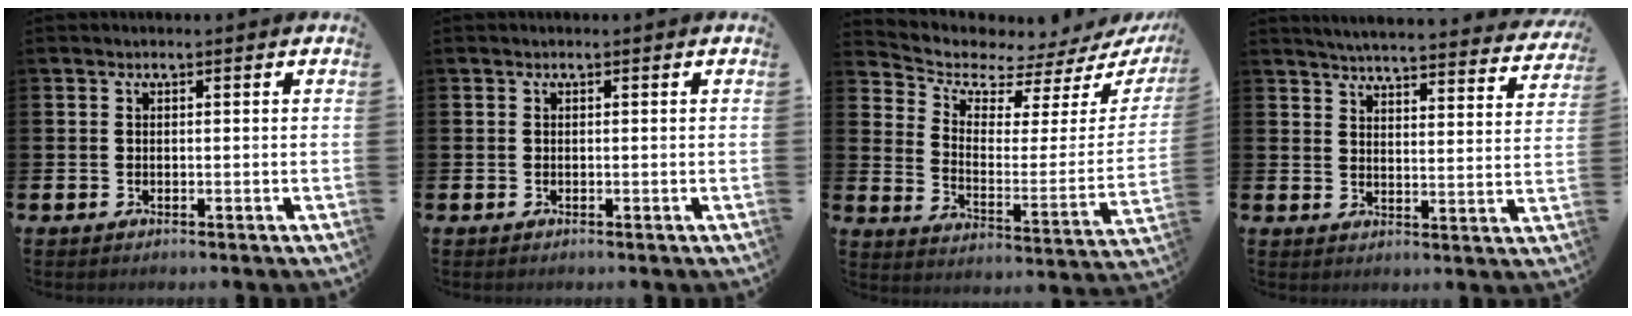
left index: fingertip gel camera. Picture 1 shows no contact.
{"total": 0.0}
{"total": 5.3, "force": [4.7, 2.1, 1.1], "torque": [-0.047, -0.055, 0.075]}
{"total": 4.6, "force": [4.6, 0.1, 0.8], "torque": [-0.030, -0.041, 0.076]}